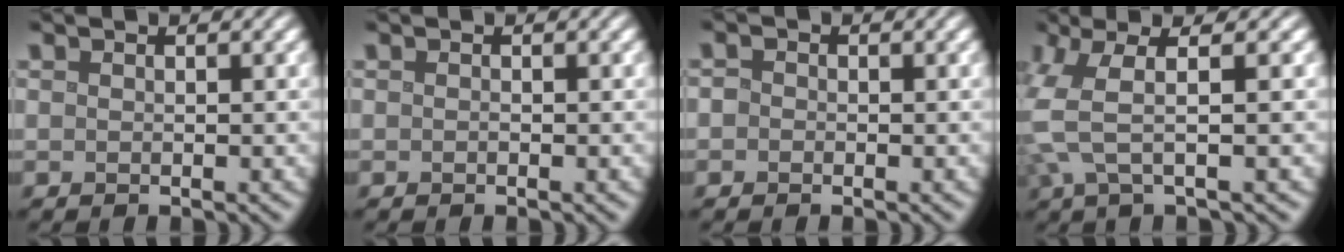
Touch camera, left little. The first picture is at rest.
{"total": 0.0}
{"total": 0.7, "force": [-0.3, 0.6, 0.3], "torque": [-0.004, -0.003, -0.008]}
{"total": 4.6, "force": [0.8, 0.8, 4.5], "torque": [-0.106, 0.003, 0.012]}